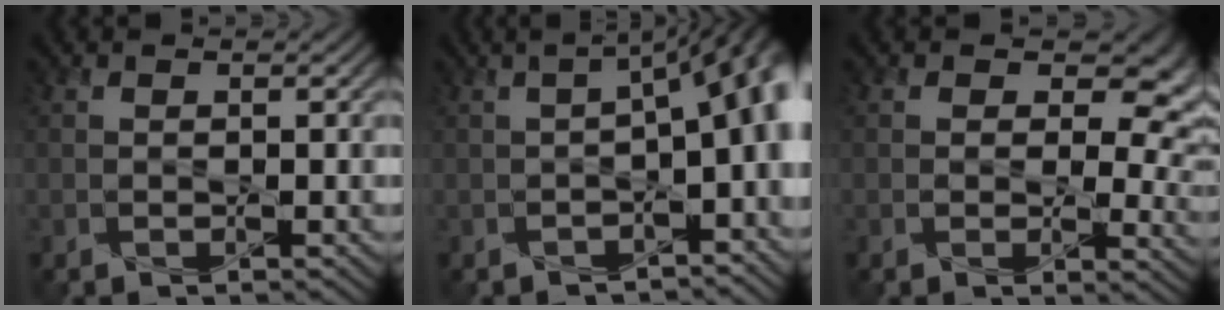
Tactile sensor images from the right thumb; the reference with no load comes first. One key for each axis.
{"total": 8.9, "fx": -0.9, "fy": 3.7, "fz": 8.0, "tx": -0.108, "ty": -0.010, "tz": -0.009}
{"total": 8.7, "fx": 2.3, "fy": 5.8, "fz": 6.0, "tx": -0.073, "ty": -0.020, "tz": 0.034}